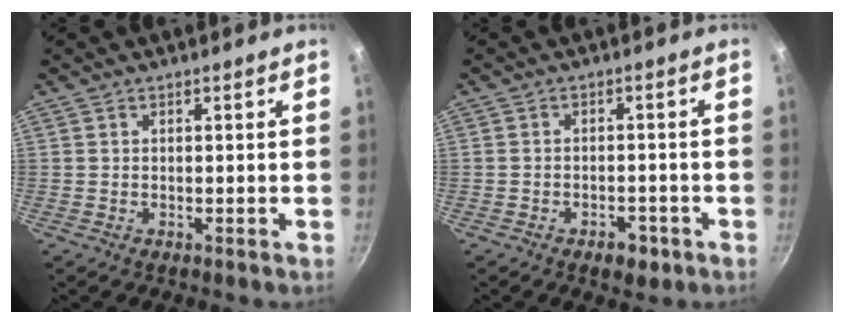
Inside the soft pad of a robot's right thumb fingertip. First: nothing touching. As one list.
[{"total": 4.3, "force": [-2.4, 2.5, 2.5], "torque": [-0.026, 0.021, -0.025]}]